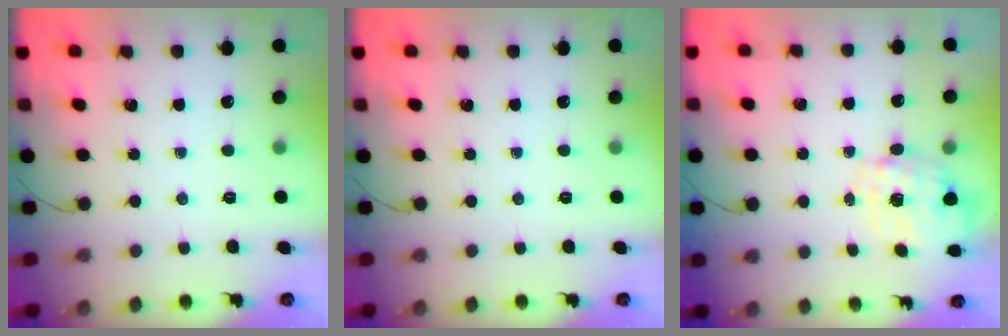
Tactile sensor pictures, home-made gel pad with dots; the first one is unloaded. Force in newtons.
{"total": 0.0}
{"total": 2.8, "press": 2.6, "slide": 0.9}